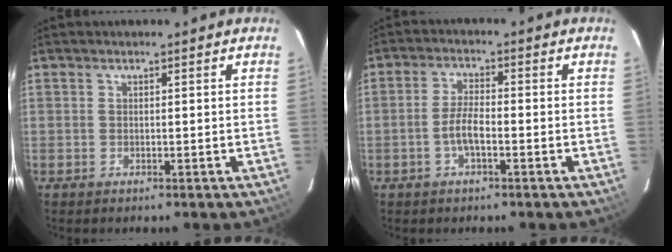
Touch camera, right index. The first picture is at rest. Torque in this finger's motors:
{"motor_torque": [1.15, -0.41, 0.59, 0.14]}